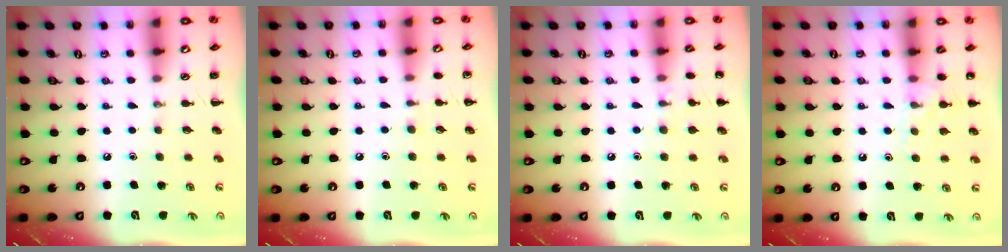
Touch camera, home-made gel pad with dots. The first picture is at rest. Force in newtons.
{"total": 5.4, "press": 5.1, "slide": 1.7}
{"total": 7.0, "press": 6.8, "slide": 1.9}
{"total": 8.7, "press": 8.6, "slide": 1.2}